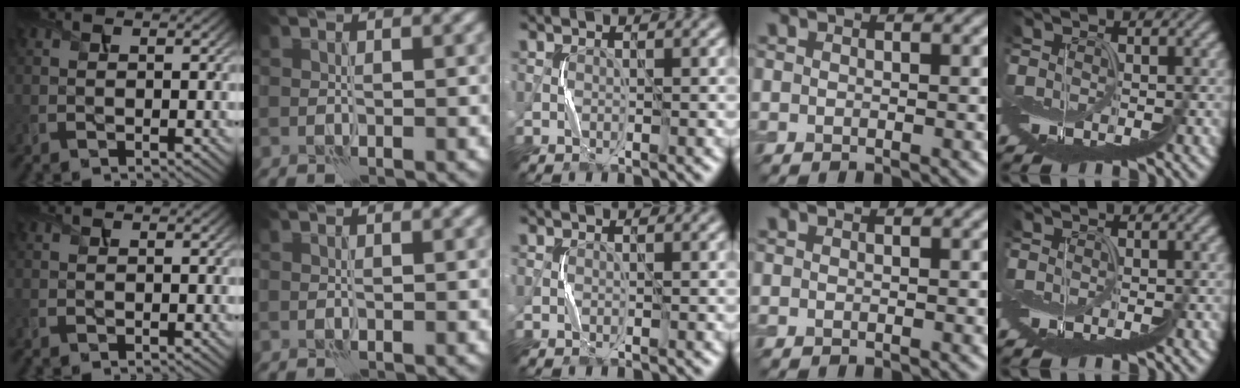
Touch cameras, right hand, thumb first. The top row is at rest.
{}